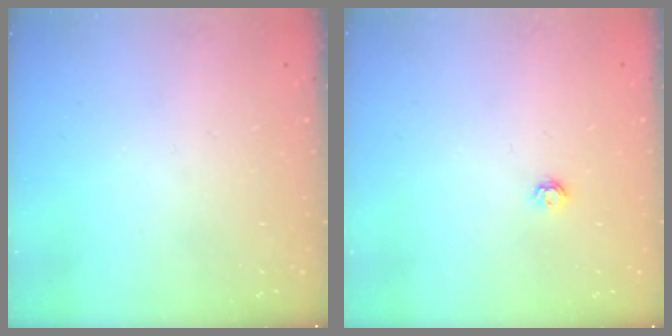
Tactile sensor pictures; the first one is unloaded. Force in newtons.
{"total": 3.8, "press": 3.8, "slide": 0.6}